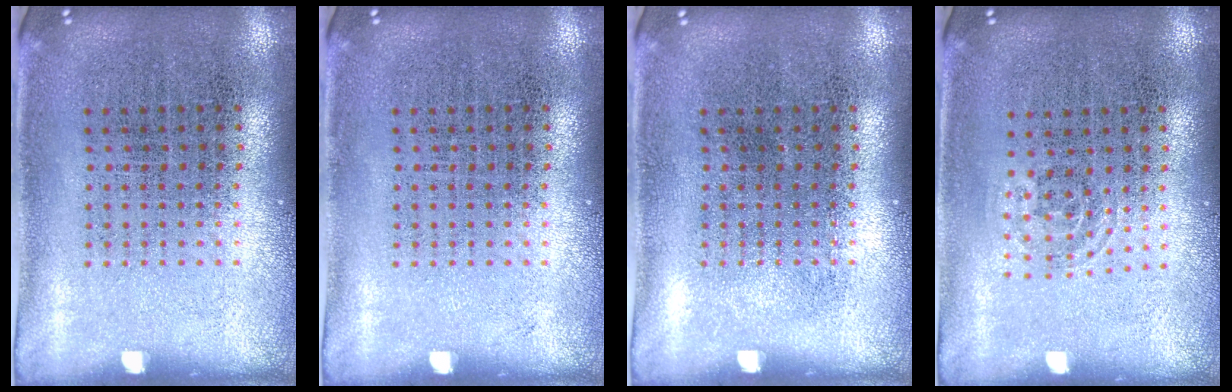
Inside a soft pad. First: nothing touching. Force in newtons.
{"total": 0.0}
{"total": 0.0}
{"total": 0.8, "press": 0.6, "slide": 0.5}